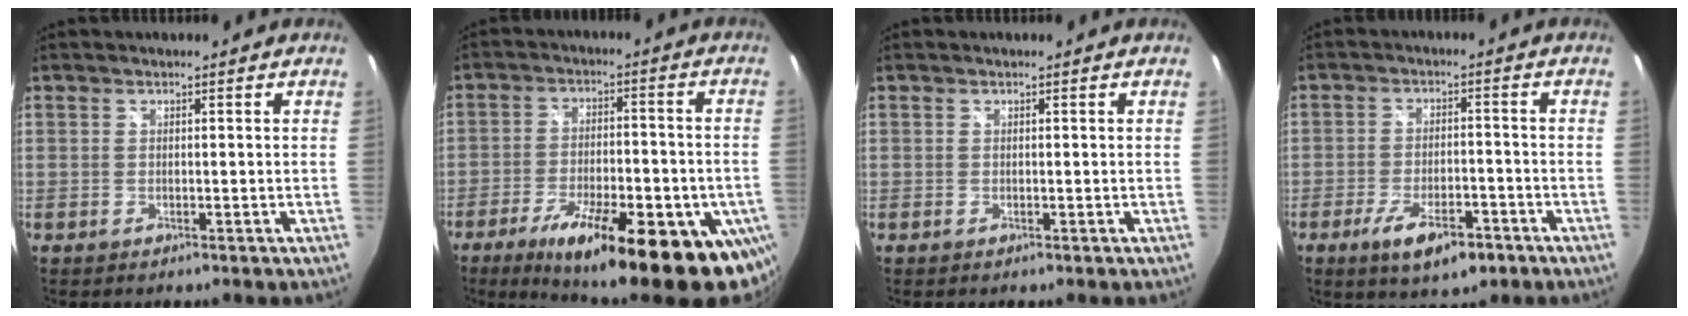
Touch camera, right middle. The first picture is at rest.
{"total": 25.1, "force": [-14.8, 6.3, 19.3], "torque": [-0.304, -0.056, -0.213]}
{"total": 0.0}
{"total": 9.2, "force": [-5.4, 3.4, 6.6], "torque": [-0.137, -0.015, -0.083]}